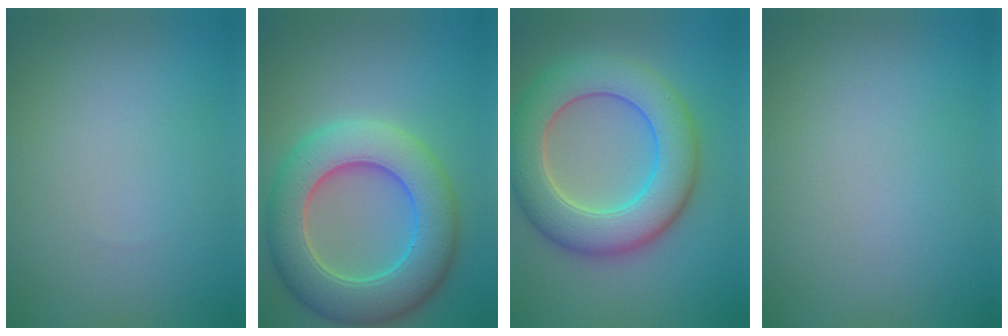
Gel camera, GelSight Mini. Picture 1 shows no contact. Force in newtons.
{"total": 9.6, "press": 9.6, "slide": 0.5}
{"total": 9.8, "press": 9.7, "slide": 0.7}
{"total": 0.0}